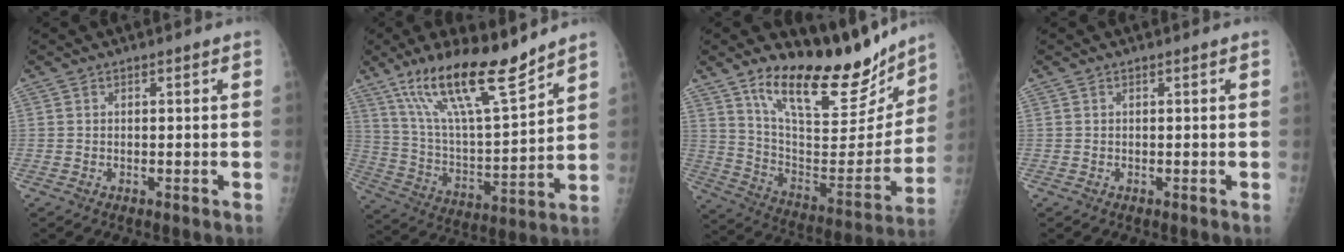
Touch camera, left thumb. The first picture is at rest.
{"total": 18.6, "force": [13.5, 3.8, 12.3], "torque": [-0.194, -0.072, 0.246]}
{"total": 23.1, "force": [17.6, 7.9, 12.7], "torque": [-0.142, -0.101, 0.289]}
{"total": 0.0}